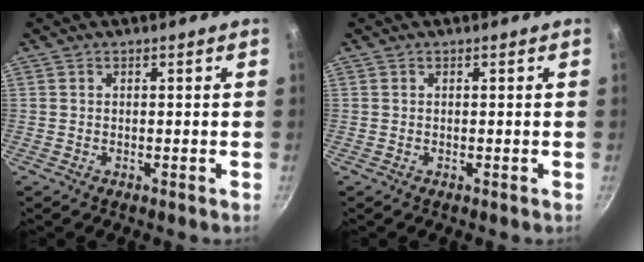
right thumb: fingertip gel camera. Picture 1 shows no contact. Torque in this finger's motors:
{"motor_torque": [-0.77, -0.31, -0.05, 0.05, -0.03]}